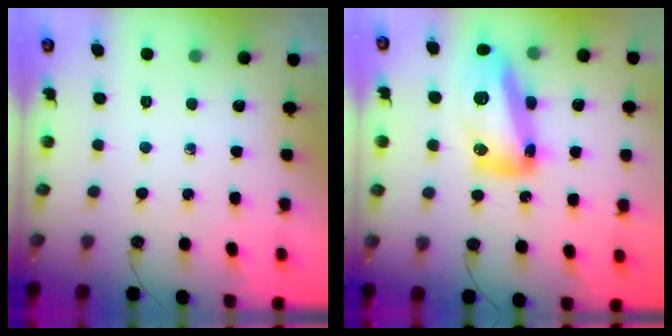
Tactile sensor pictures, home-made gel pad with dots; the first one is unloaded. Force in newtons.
{"total": 18.3, "press": 18.3, "slide": 1.5}